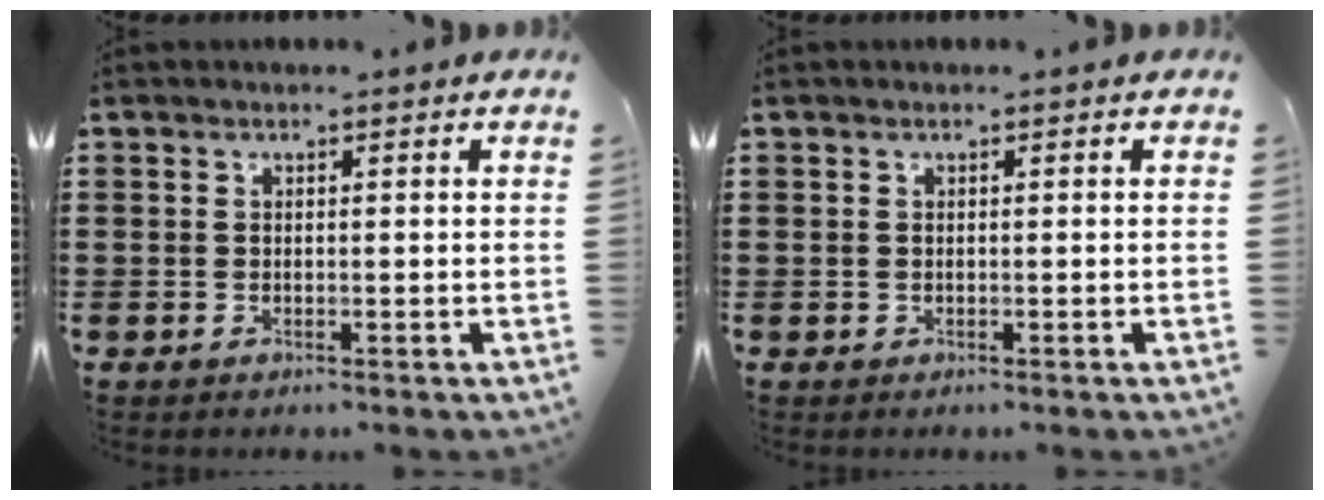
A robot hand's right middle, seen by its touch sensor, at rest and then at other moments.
{"total": 0.0}